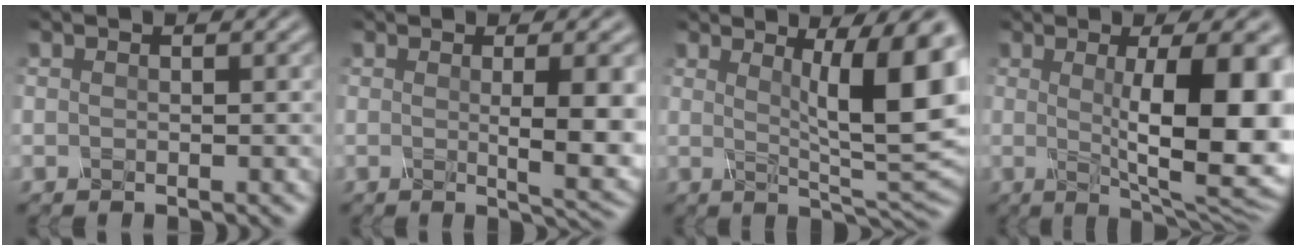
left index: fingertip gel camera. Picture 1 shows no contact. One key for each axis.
{"total": 5.9, "fx": 0.1, "fy": 1.3, "fz": 5.7, "tx": -0.076, "ty": -0.007, "tz": 0.005}
{"total": 9.4, "fx": 2.4, "fy": 2.0, "fz": 8.9, "tx": -0.113, "ty": -0.002, "tz": 0.038}
{"total": 11.5, "fx": 0.6, "fy": 3.0, "fz": 11.0, "tx": -0.135, "ty": -0.008, "tz": 0.011}